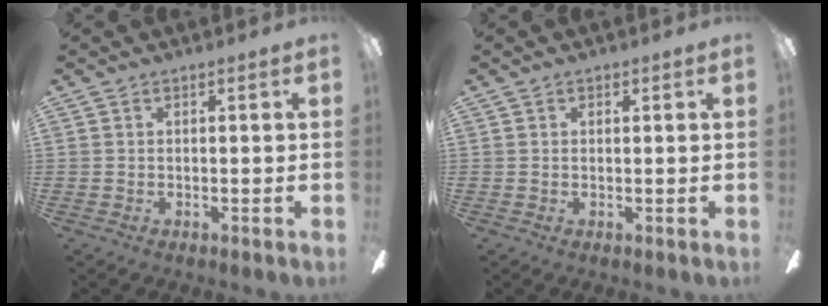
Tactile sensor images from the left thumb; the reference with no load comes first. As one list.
[{"total": 0.7, "force": [0.4, 0.5, 0.1], "torque": [0.005, -0.001, 0.006]}]